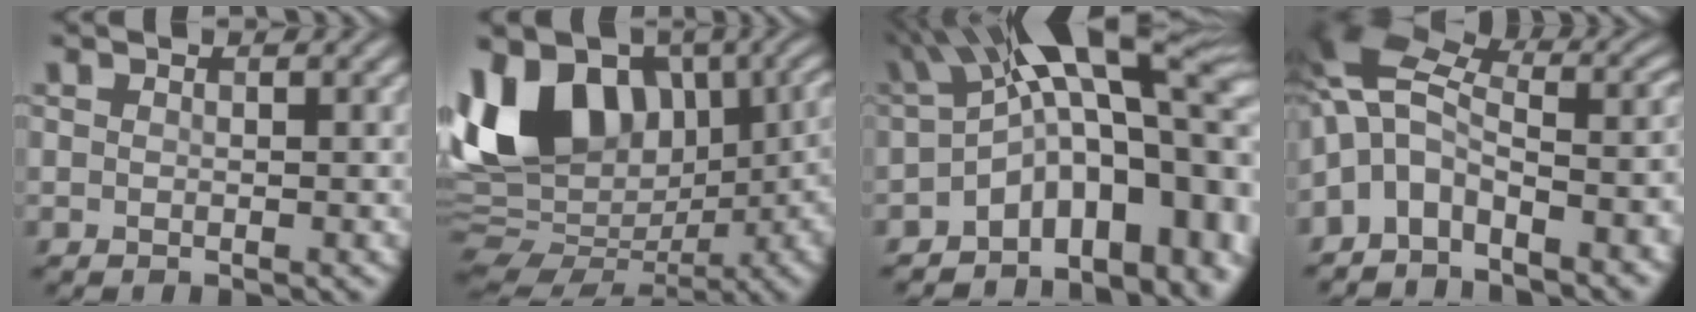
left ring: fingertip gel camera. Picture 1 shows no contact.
{"total": 15.2, "force": [1.9, 10.3, 11.0], "torque": [-0.181, 0.007, 0.051]}
{"total": 14.3, "force": [-1.5, 6.5, 12.7], "torque": [-0.164, 0.020, -0.020]}
{"total": 8.8, "force": [-3.9, 4.9, 6.2], "torque": [-0.104, 0.014, -0.083]}